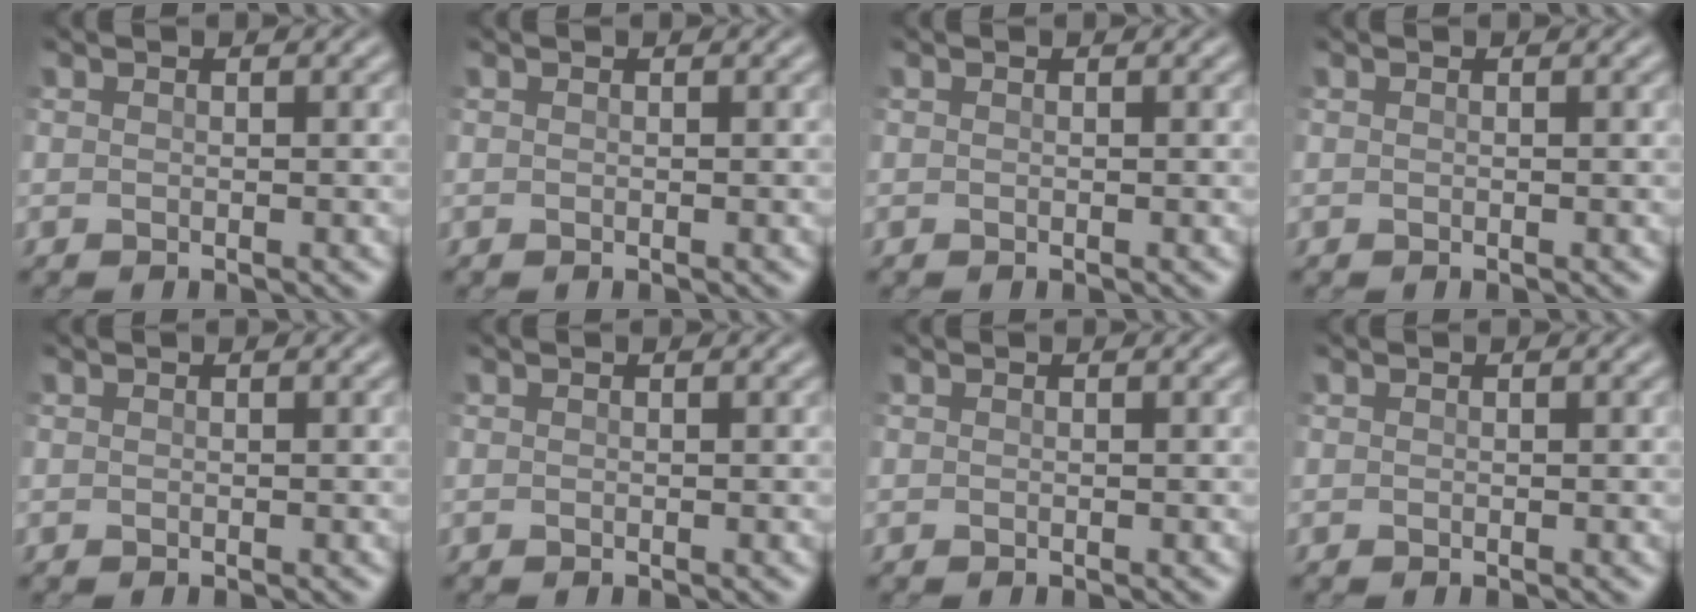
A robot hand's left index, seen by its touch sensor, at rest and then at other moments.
{"total": 0.0}
{"total": 0.0}
{"total": 0.0}
{"total": 0.0}
{"total": 0.0}
{"total": 0.0}
{"total": 0.0}